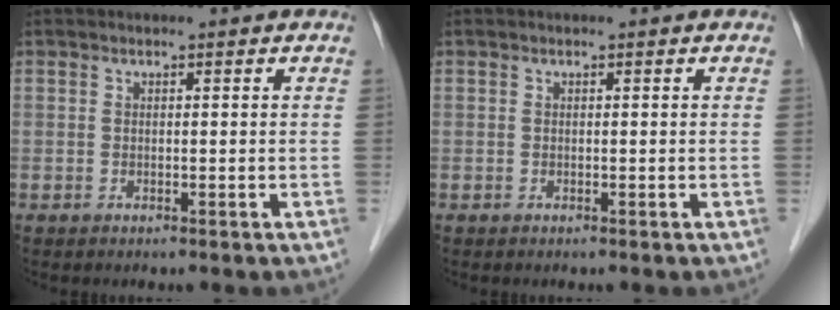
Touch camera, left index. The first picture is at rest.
{"total": 0.0}